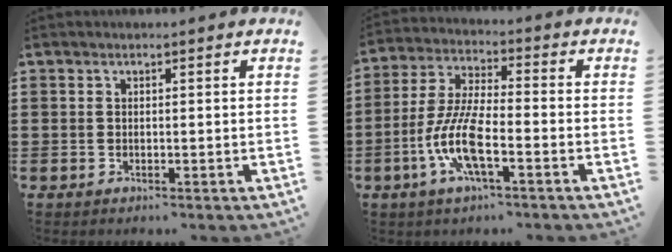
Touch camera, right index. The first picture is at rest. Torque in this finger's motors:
{"motor_torque": [2.14, 0.00, 0.94, 0.21]}